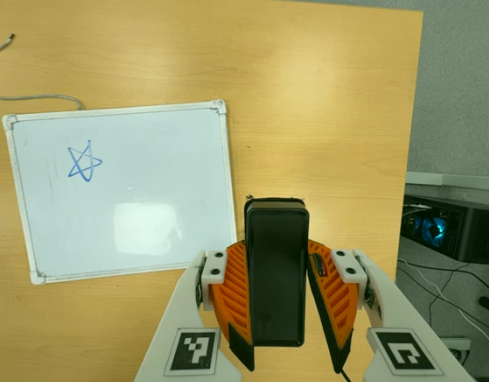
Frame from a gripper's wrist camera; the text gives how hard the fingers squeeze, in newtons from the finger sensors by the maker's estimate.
{"total": 6.1, "left": 5.0, "right": 7.2}